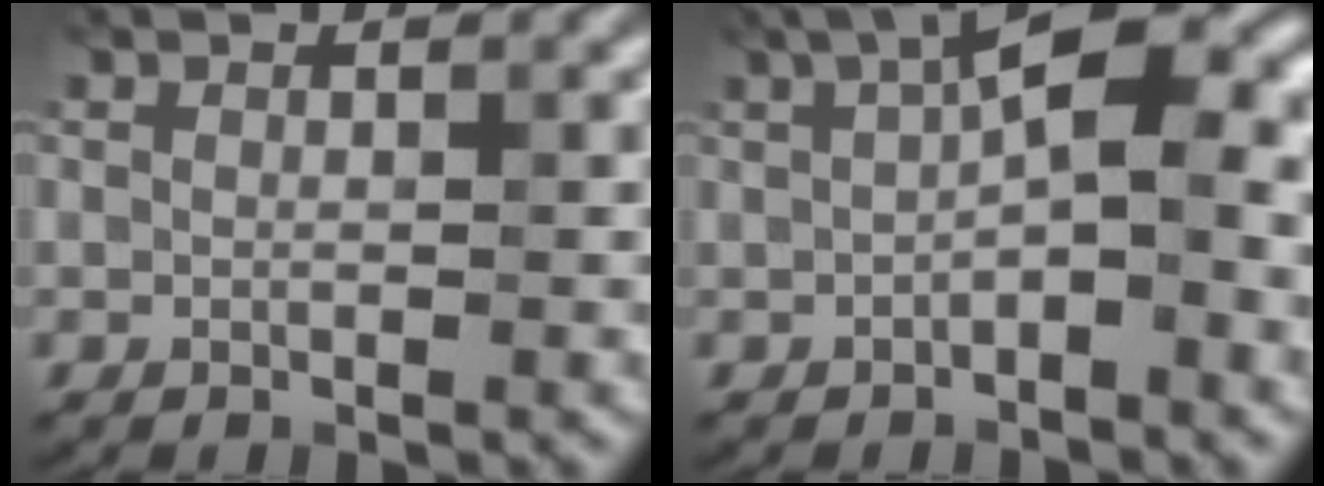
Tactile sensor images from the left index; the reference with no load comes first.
{"total": 8.9, "force": [1.5, 2.9, 8.3], "torque": [-0.124, 0.029, 0.012]}